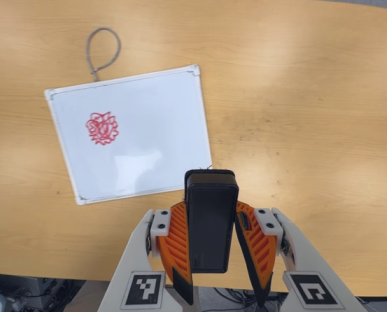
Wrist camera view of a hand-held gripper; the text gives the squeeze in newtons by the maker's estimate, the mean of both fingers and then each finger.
{"total": 5.4, "left": 4.7, "right": 6.1}